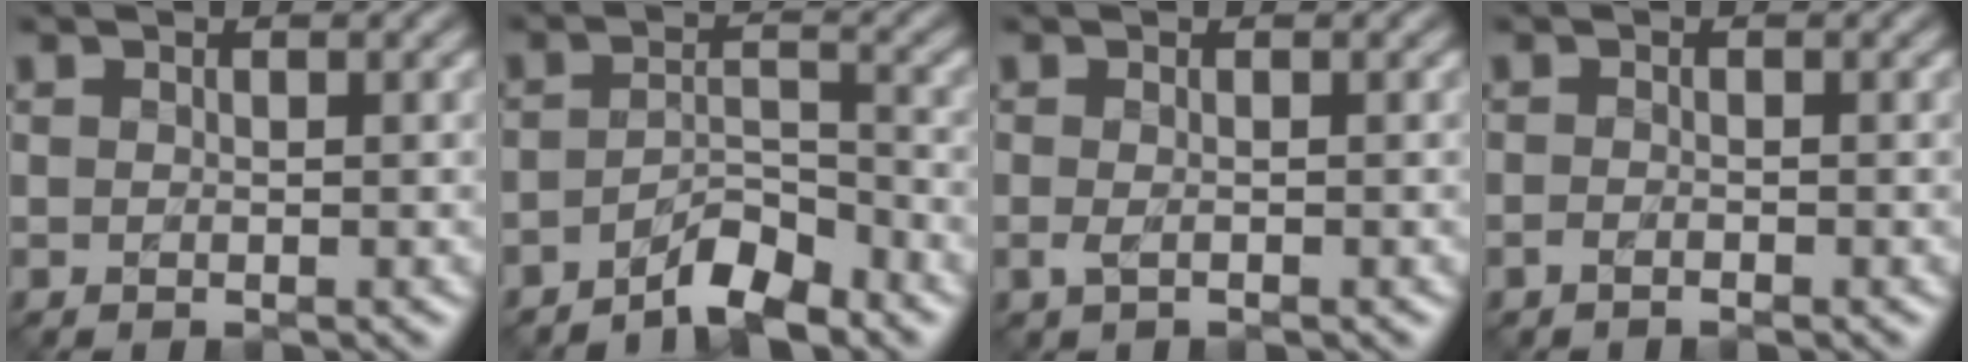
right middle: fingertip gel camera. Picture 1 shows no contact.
{"total": 3.9, "force": [-3.1, 1.0, 2.1], "torque": [-0.034, 0.009, -0.060]}
{"total": 1.0, "force": [-0.3, 0.3, 0.9], "torque": [-0.022, -0.003, -0.007]}
{"total": 0.7, "force": [-0.6, 0.2, 0.4], "torque": [-0.007, 0.000, -0.011]}